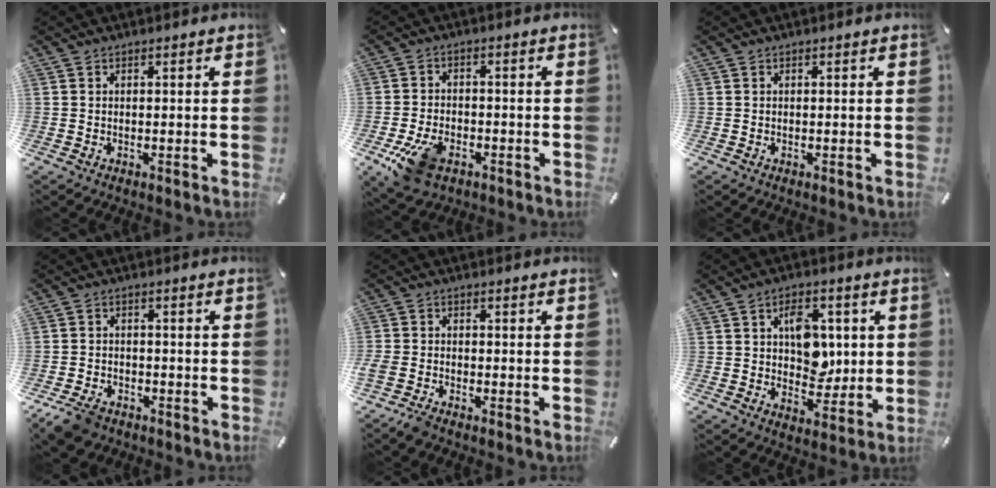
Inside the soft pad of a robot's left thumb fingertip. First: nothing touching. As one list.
[{"total": 9.8, "force": [-4.8, 6.0, 6.1], "torque": [-0.126, 0.010, -0.086]}, {"total": 0.0}, {"total": 5.4, "force": [-3.7, 3.3, 2.2], "torque": [-0.056, 0.015, -0.071]}, {"total": 3.4, "force": [-2.8, 1.5, 1.3], "torque": [-0.042, 0.010, -0.058]}, {"total": 9.6, "force": [1.7, 7.1, 6.2], "torque": [-0.073, 0.001, 0.026]}]